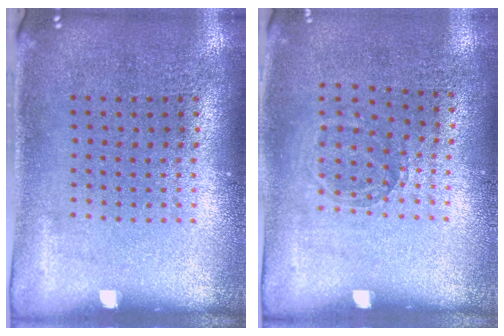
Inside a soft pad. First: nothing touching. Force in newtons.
{"total": 0.9, "press": 0.8, "slide": 0.5}